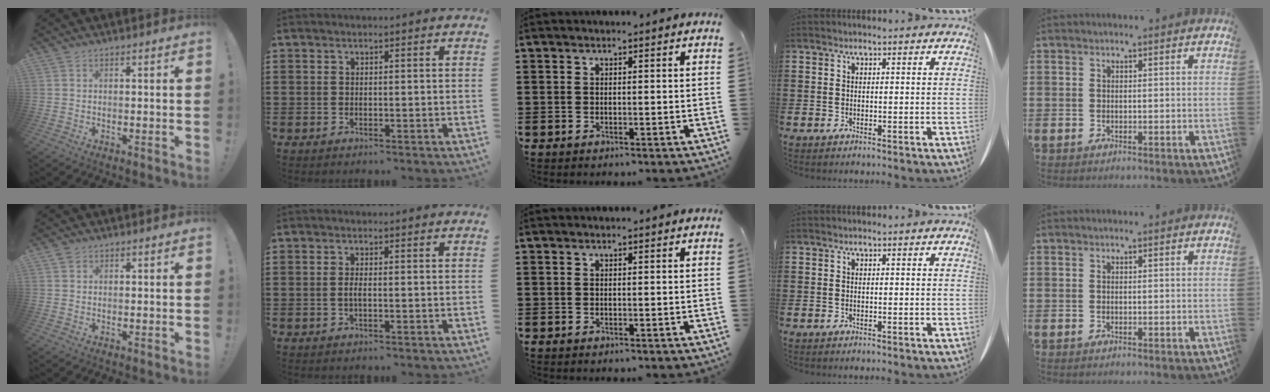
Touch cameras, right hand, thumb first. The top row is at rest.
{"thumb": {"total": 1.0, "force": [0.7, 0.7, 0.1], "torque": [0.003, -0.002, 0.013]}, "index": {"total": 1.4, "force": [-0.4, 0.2, 1.3], "torque": [-0.032, -0.004, -0.011]}}